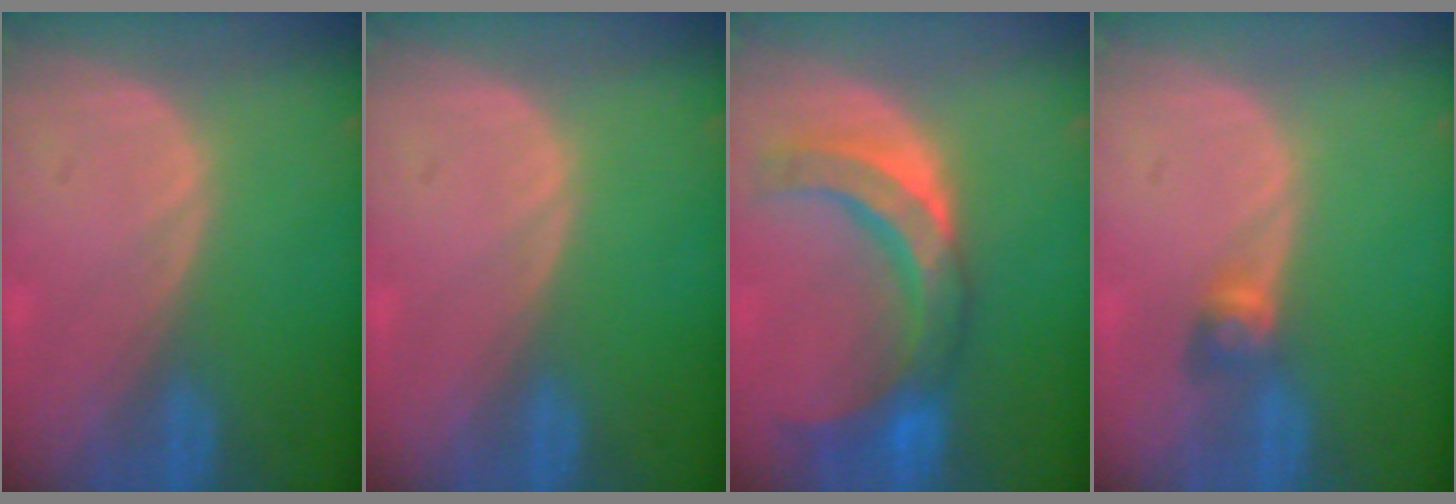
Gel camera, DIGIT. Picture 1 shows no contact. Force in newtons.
{"total": 0.0}
{"total": 9.8, "press": 9.4, "slide": 2.9}
{"total": 2.7, "press": 2.4, "slide": 1.2}